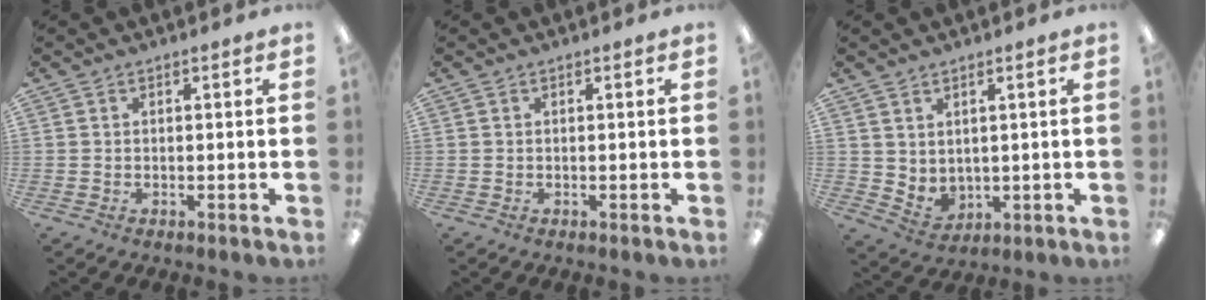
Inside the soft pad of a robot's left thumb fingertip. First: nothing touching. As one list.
[{"total": 0.0}, {"total": 3.8, "force": [2.7, 2.5, 1.0], "torque": [-0.019, -0.019, 0.053]}]